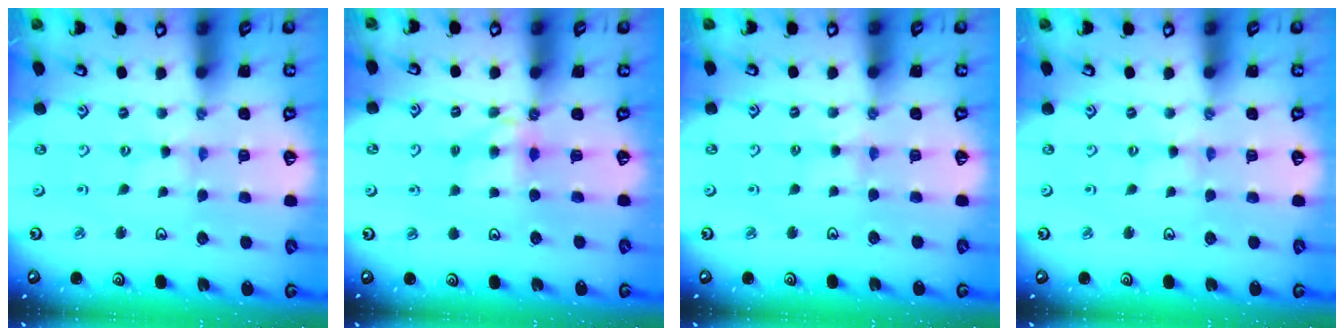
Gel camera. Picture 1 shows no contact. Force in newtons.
{"total": 5.4, "press": 5.4, "slide": 0.1}
{"total": 3.0, "press": 2.9, "slide": 0.5}
{"total": 0.8, "press": 0.8, "slide": 0.2}